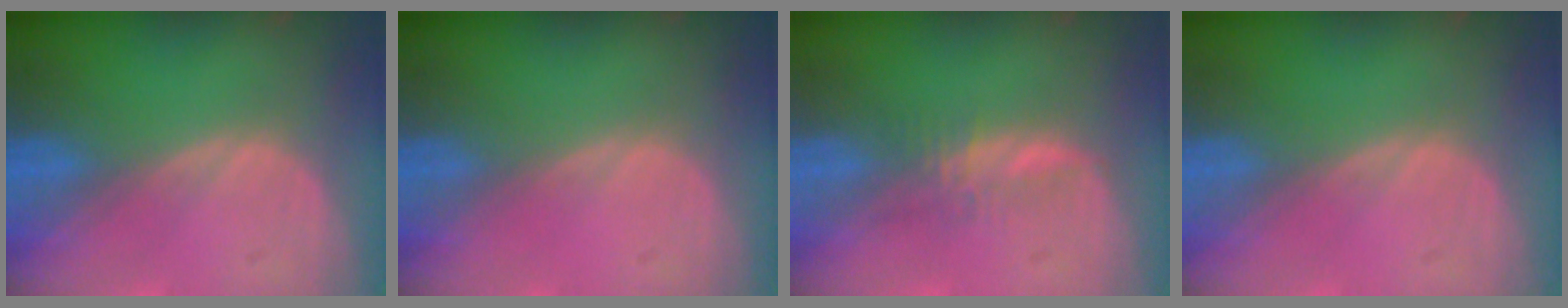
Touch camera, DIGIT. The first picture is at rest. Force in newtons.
{"total": 0.0}
{"total": 2.3, "press": 2.2, "slide": 0.6}
{"total": 0.0}